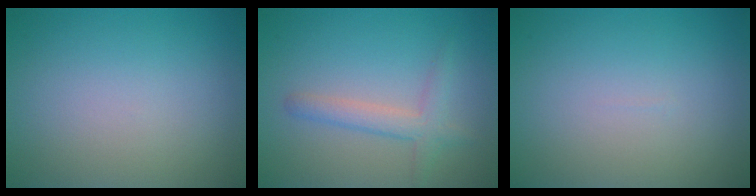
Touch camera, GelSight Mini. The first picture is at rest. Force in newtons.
{"total": 2.5, "press": 2.5, "slide": 0.2}
{"total": 0.0}